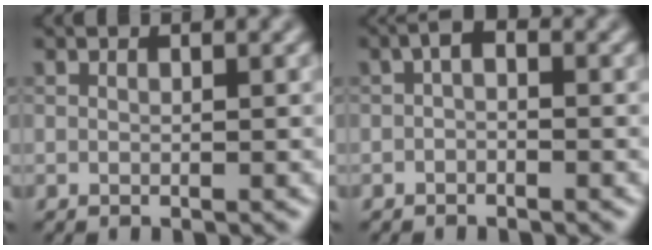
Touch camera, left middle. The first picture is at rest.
{"total": 1.0, "force": [-0.5, 0.5, 0.8], "torque": [-0.018, 0.003, -0.011]}